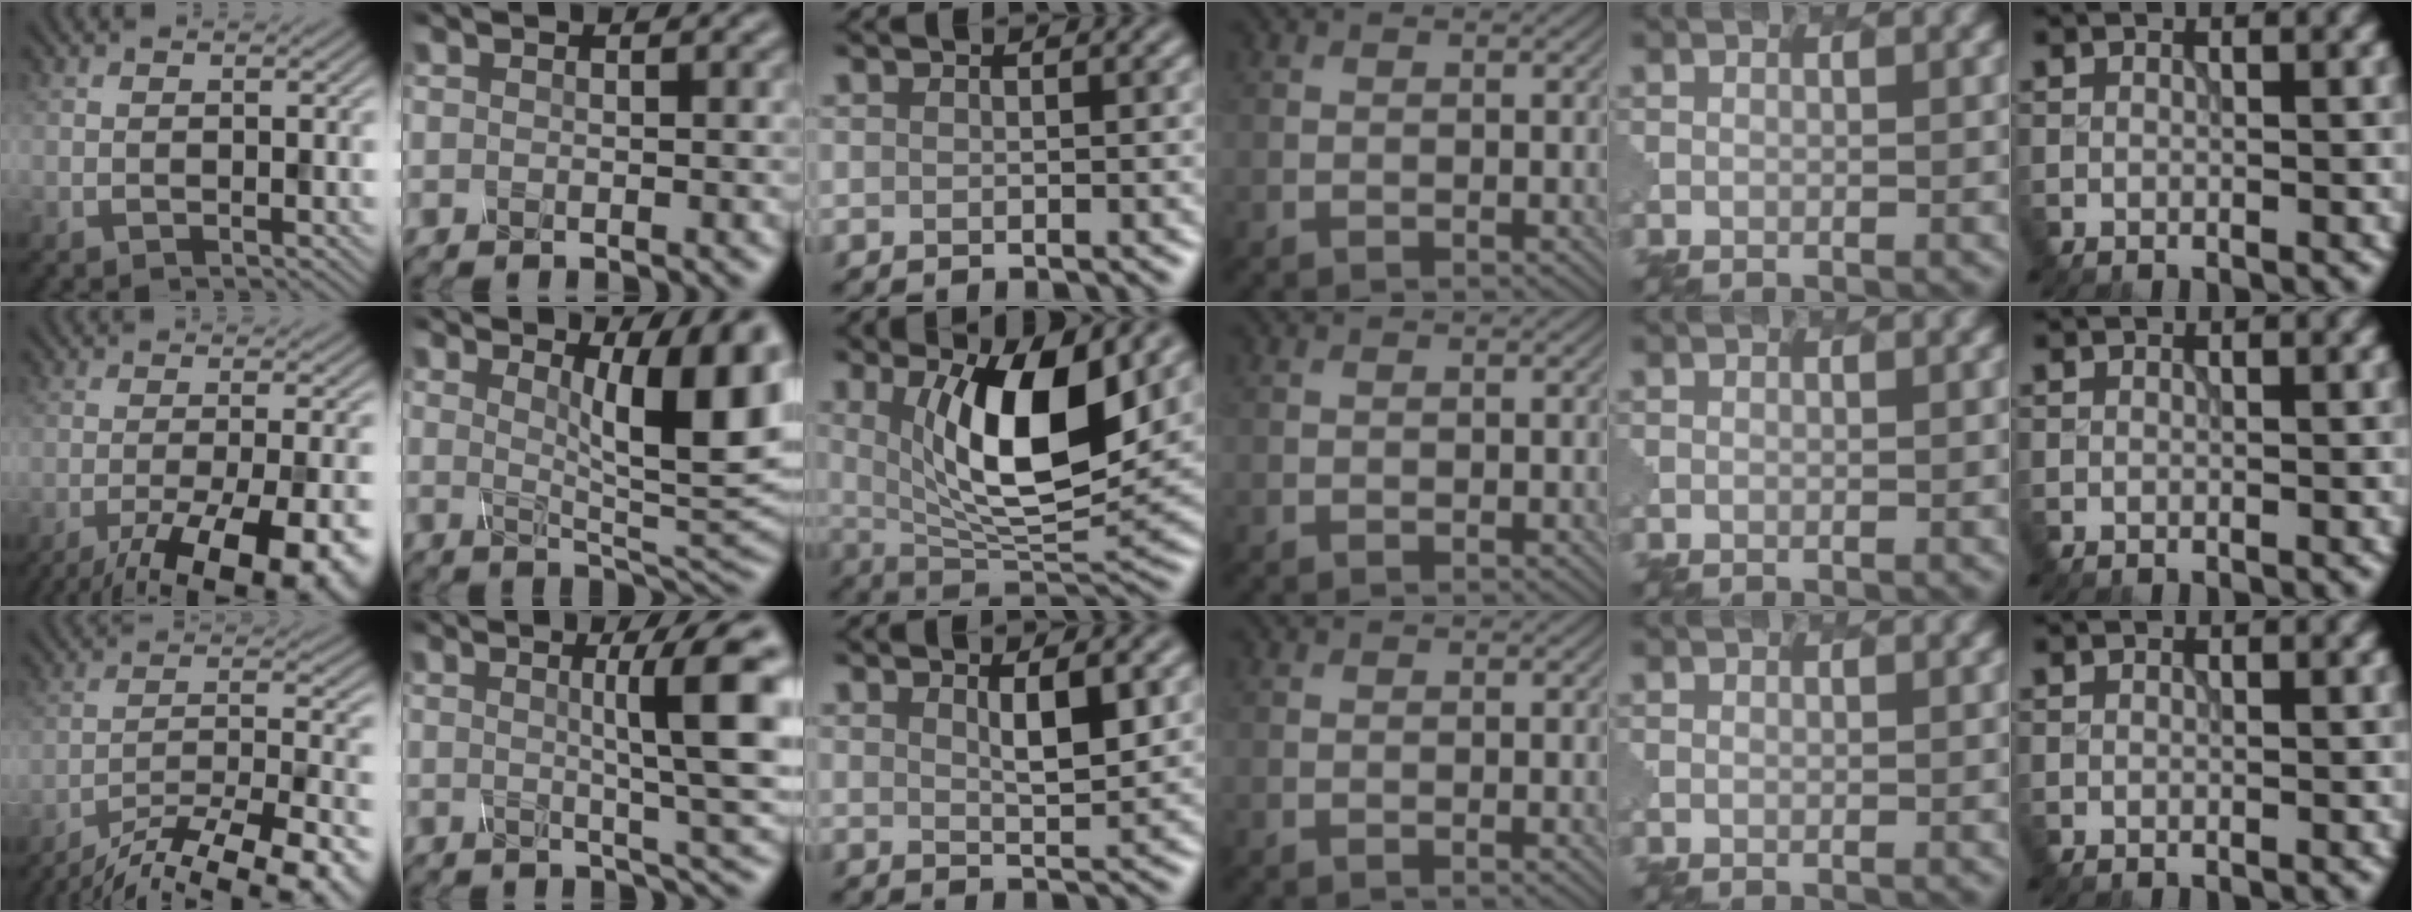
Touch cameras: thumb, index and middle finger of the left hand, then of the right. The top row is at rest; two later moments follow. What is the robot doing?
{"motion": "screw", "object": "spray bottle"}